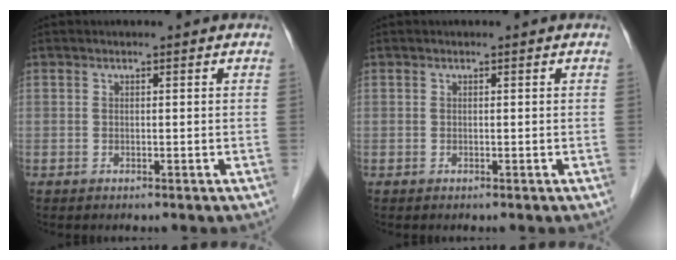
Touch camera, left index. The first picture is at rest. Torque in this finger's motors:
{"motor_torque": [0.02, 0.01, 0.00, 0.00]}